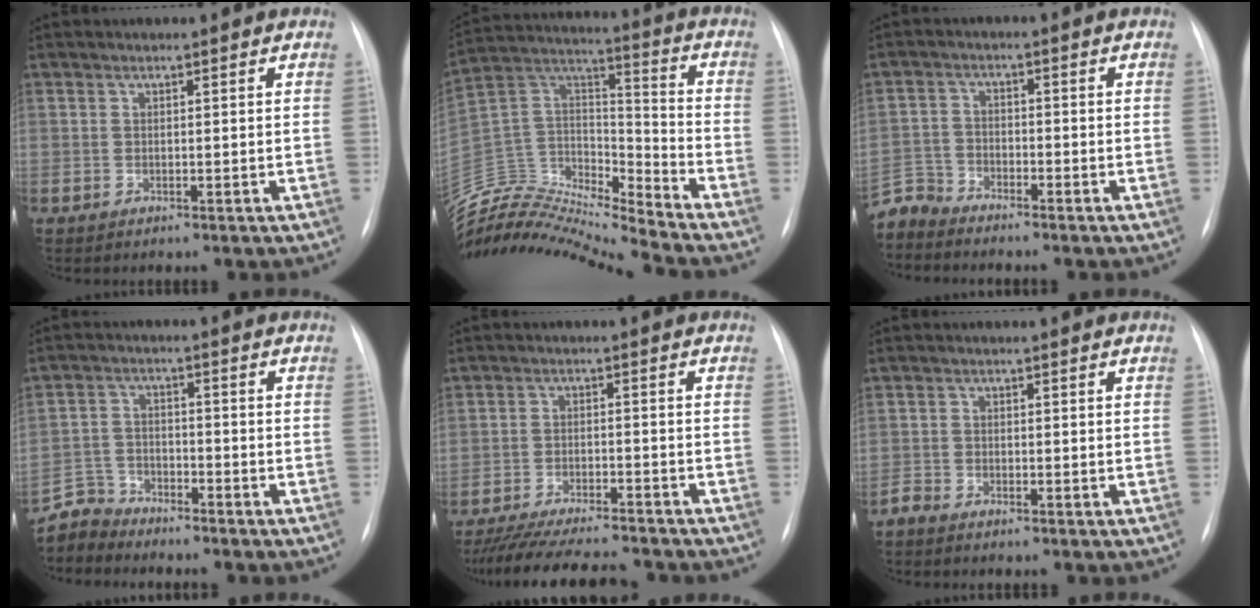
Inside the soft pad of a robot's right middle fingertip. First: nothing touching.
{"total": 19.4, "force": [-19.1, 0.1, 3.5], "torque": [-0.062, 0.057, -0.339]}
{"total": 4.6, "force": [-4.5, 0.4, -0.7], "torque": [0.012, -0.007, -0.090]}
{"total": 5.2, "force": [-5.0, 1.1, -1.1], "torque": [0.021, 0.001, -0.100]}
{"total": 15.0, "force": [-13.6, 1.6, 6.1], "torque": [-0.110, -0.019, -0.202]}
{"total": 1.2, "force": [-1.2, 0.1, 0.1], "torque": [-0.004, -0.004, -0.023]}